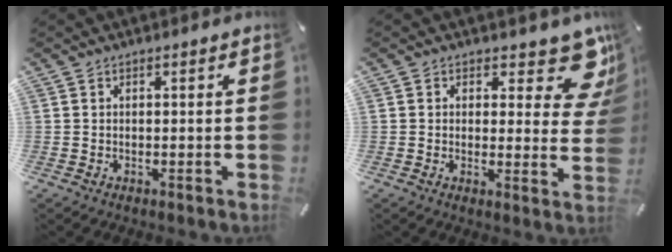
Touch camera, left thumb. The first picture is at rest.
{"total": 9.7, "force": [6.1, 4.6, 6.0], "torque": [-0.048, -0.050, 0.104]}